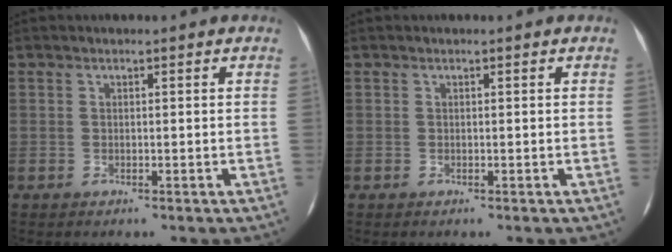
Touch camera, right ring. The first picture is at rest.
{"total": 0.0}